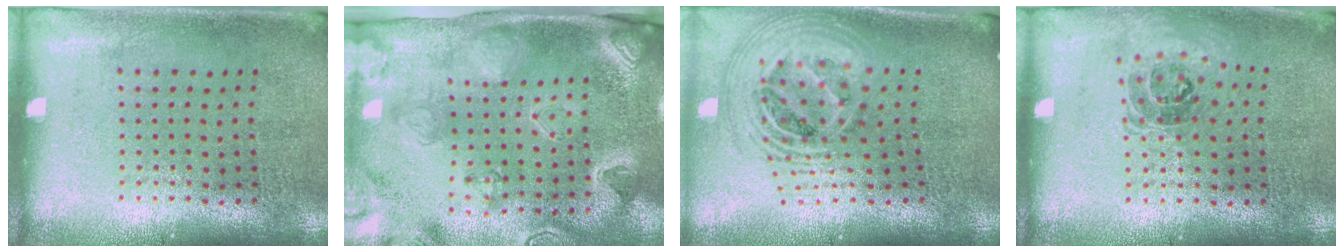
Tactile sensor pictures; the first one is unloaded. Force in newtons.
{"total": 3.2, "press": 3.1, "slide": 0.4}
{"total": 2.5, "press": 1.8, "slide": 1.8}
{"total": 1.1, "press": 0.9, "slide": 0.5}